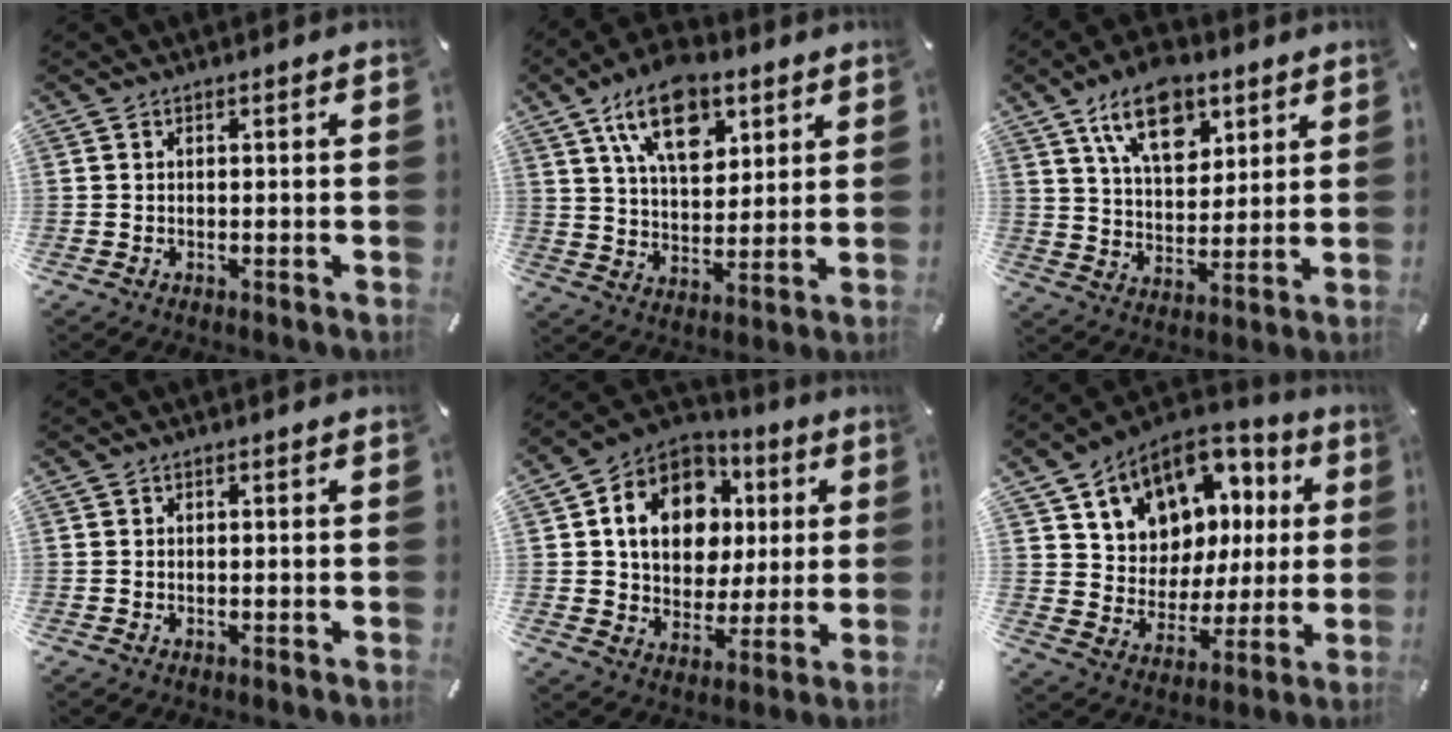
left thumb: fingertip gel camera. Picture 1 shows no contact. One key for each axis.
{"total": 15.3, "fx": 8.3, "fy": 8.8, "fz": 9.3, "tx": -0.154, "ty": -0.022, "tz": 0.149}
{"total": 14.2, "fx": 8.1, "fy": 8.2, "fz": 8.3, "tx": -0.137, "ty": -0.024, "tz": 0.144}
{"total": 0.0}
{"total": 14.7, "fx": 3.5, "fy": 12.0, "fz": 7.8, "tx": -0.136, "ty": -0.004, "tz": 0.071}
{"total": 12.4, "fx": 6.8, "fy": 9.7, "fz": 3.8, "tx": -0.075, "ty": -0.057, "tz": 0.130}